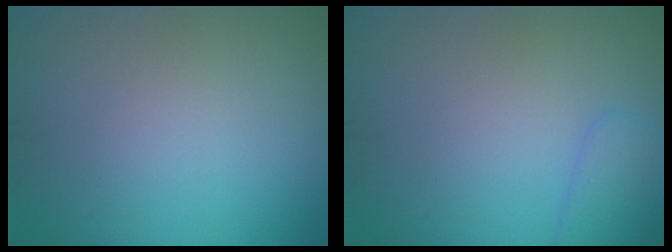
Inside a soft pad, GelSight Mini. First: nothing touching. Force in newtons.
{"total": 2.0, "press": 2.0, "slide": 0.1}